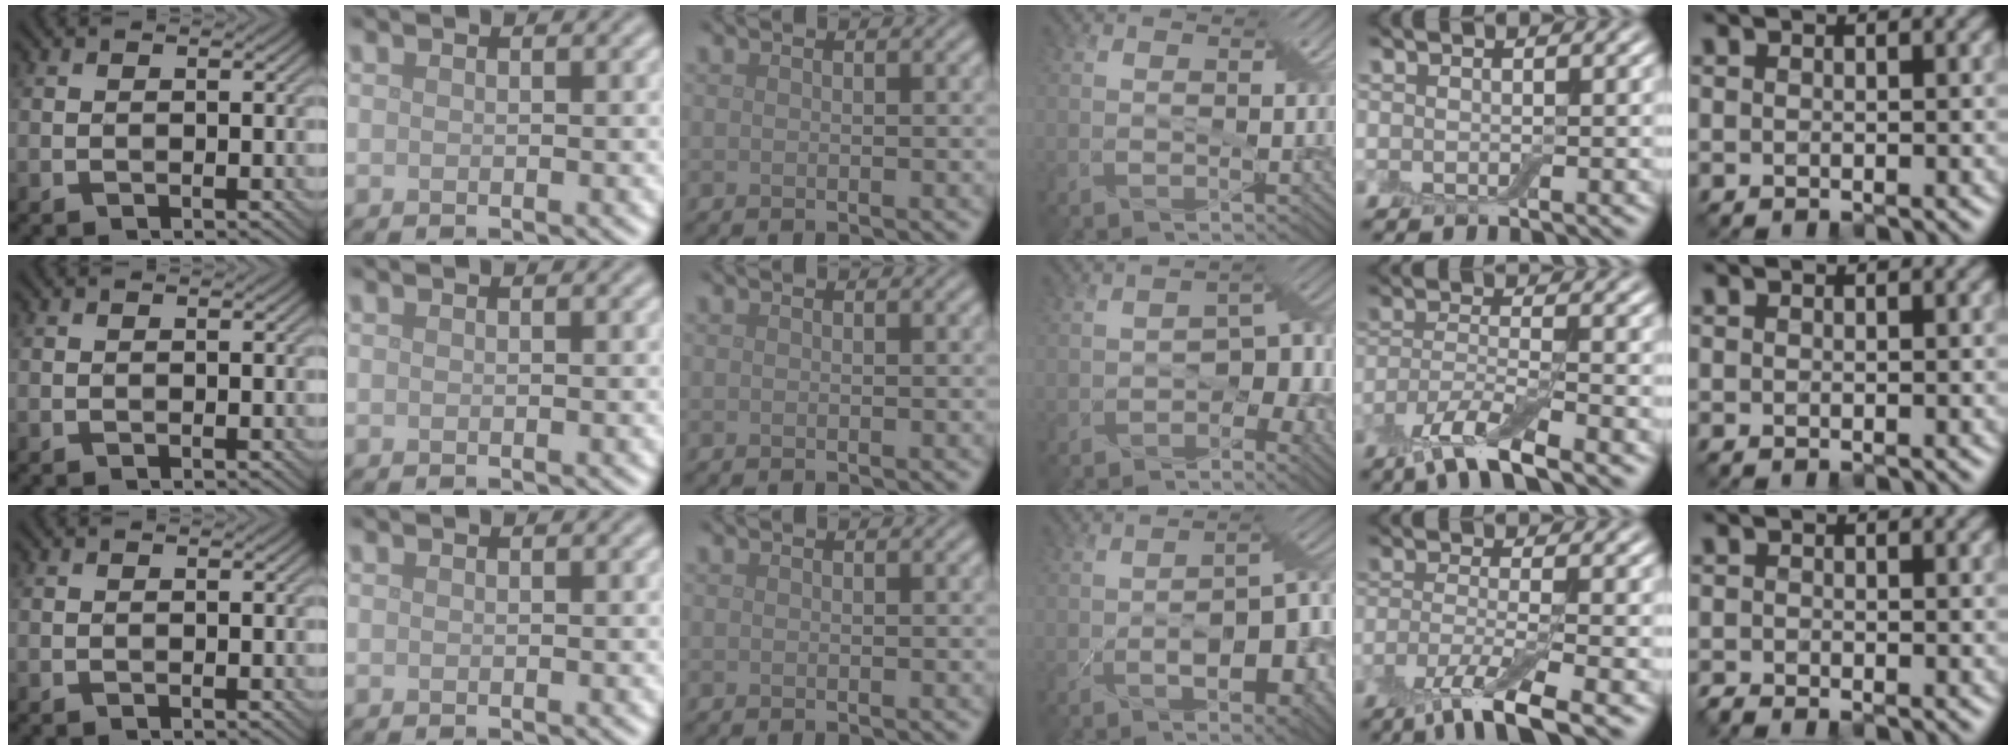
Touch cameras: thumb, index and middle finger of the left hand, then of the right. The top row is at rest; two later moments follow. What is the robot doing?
{"motion": "pour", "object": "bowl"}